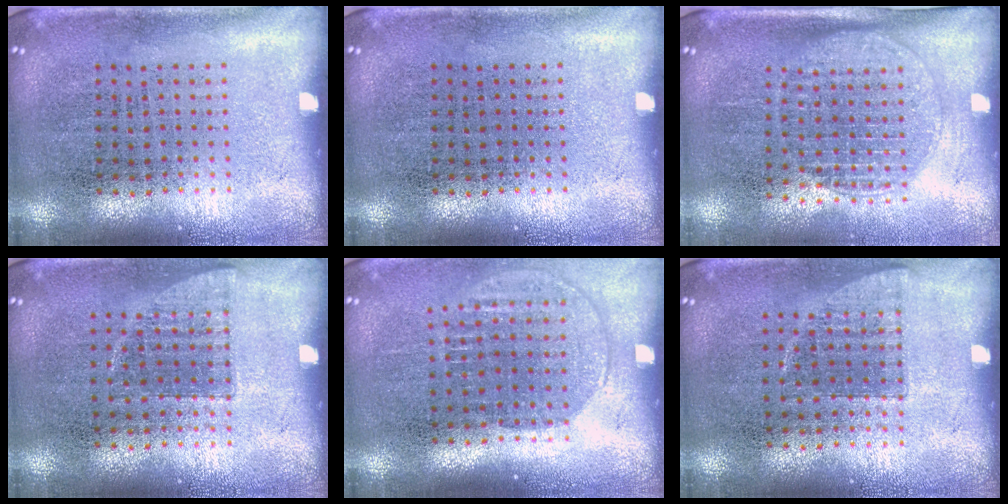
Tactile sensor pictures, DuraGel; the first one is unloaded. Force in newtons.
{"total": 0.0}
{"total": 1.5, "press": 1.3, "slide": 0.8}
{"total": 0.6, "press": 0.5, "slide": 0.2}
{"total": 1.5, "press": 1.2, "slide": 0.8}
{"total": 0.8, "press": 0.7, "slide": 0.3}